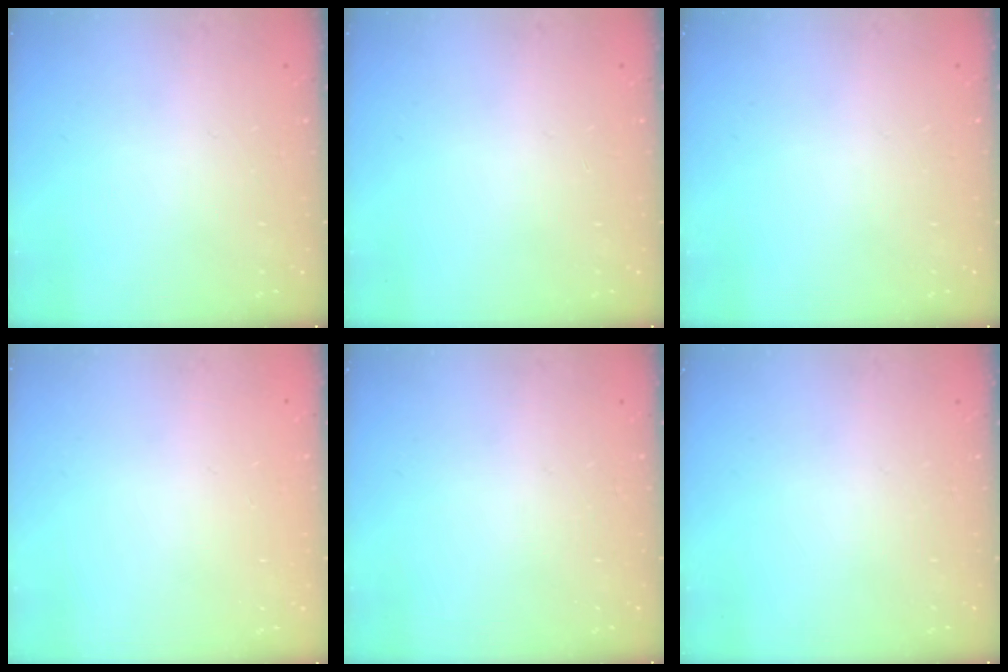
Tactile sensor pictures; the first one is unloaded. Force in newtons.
{"total": 0.0}
{"total": 0.0}
{"total": 0.0}
{"total": 0.0}
{"total": 0.0}